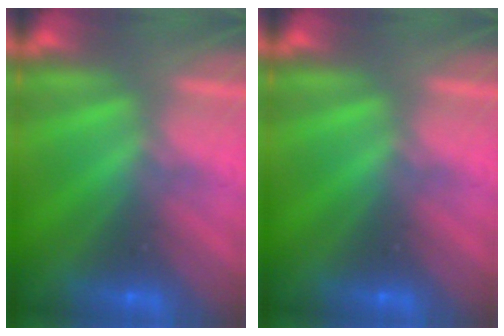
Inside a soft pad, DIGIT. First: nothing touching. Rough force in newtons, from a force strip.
{"total": 0.0}